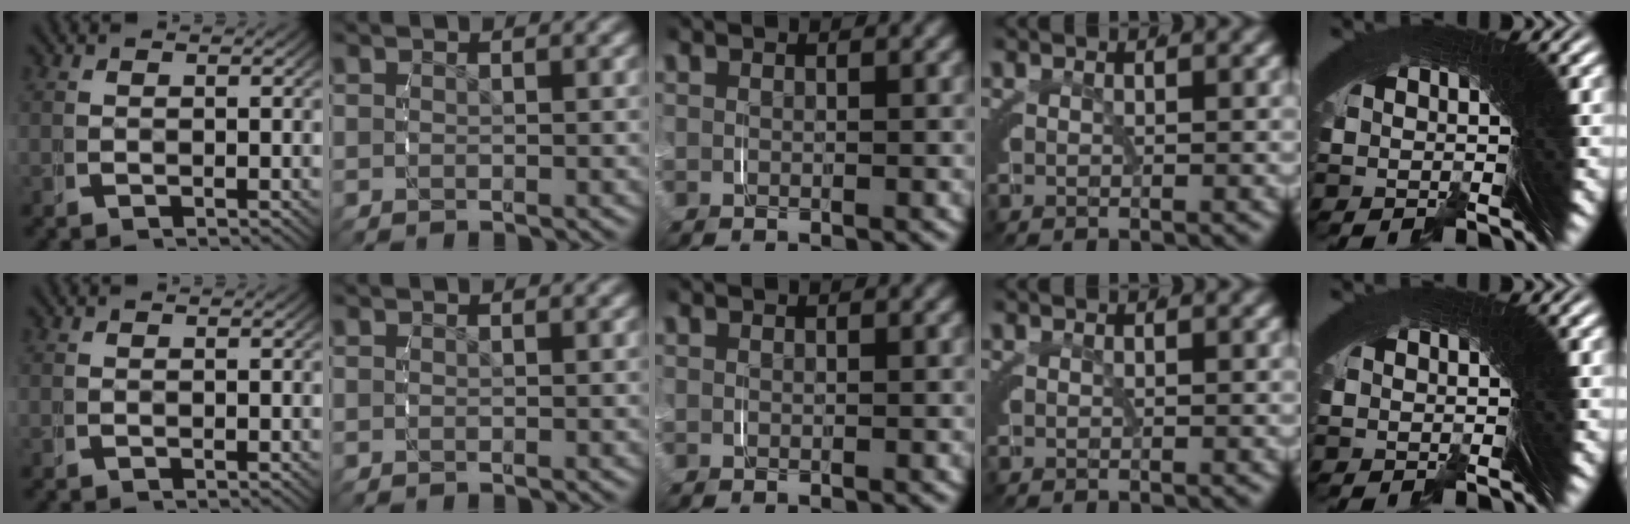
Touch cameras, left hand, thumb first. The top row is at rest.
{}